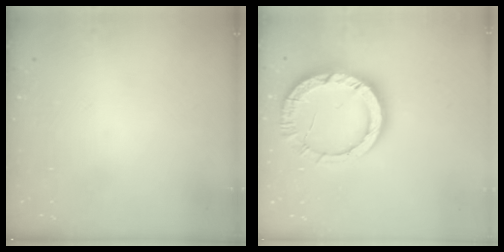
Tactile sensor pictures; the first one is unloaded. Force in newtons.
{"total": 13.6, "press": 13.5, "slide": 1.4}